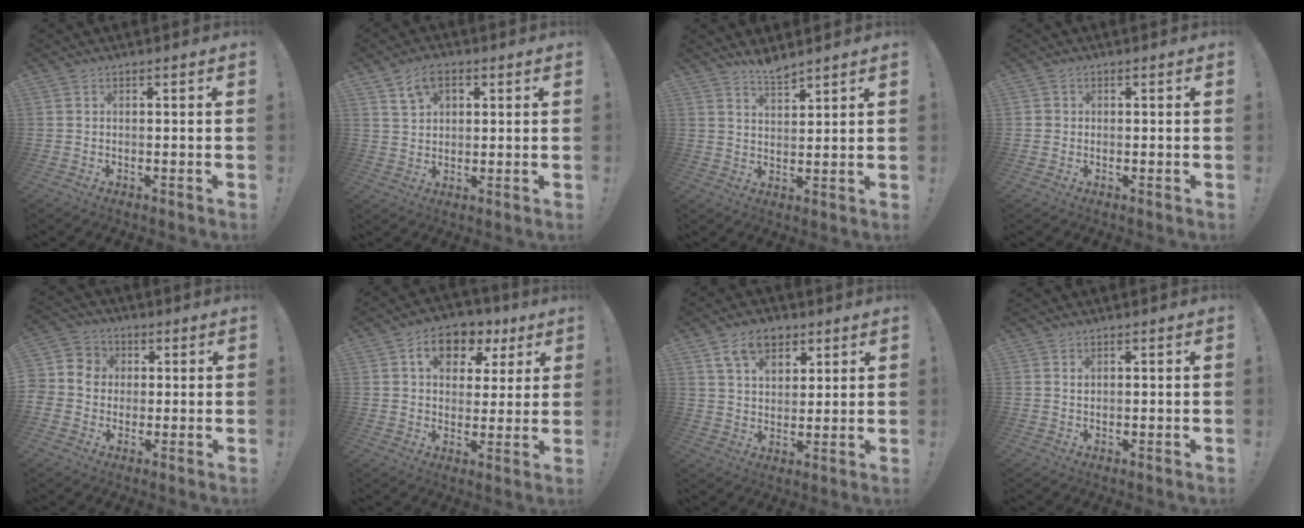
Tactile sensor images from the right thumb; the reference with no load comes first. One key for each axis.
{"total": 7.0, "fx": 3.6, "fy": 4.6, "fz": 3.9, "tx": -0.068, "ty": -0.004, "tz": 0.068}
{"total": 4.8, "fx": 4.5, "fy": 0.7, "fz": 1.4, "tx": -0.025, "ty": -0.031, "tz": 0.080}
{"total": 1.2, "fx": 0.1, "fy": 1.1, "fz": 0.2, "tx": -0.008, "ty": 0.004, "tz": 0.002}
{"total": 6.8, "fx": -0.2, "fy": 6.6, "fz": 1.7, "tx": -0.039, "ty": 0.014, "tz": -0.001}
{"total": 10.2, "fx": 4.7, "fy": 7.4, "fz": 5.3, "tx": -0.077, "ty": -0.017, "tz": 0.086}
{"total": 10.1, "fx": 5.6, "fy": 6.7, "fz": 5.1, "tx": -0.092, "ty": -0.010, "tz": 0.107}
{"total": 0.8, "fx": 0.6, "fy": 0.5, "fz": 0.1, "tx": 0.002, "ty": -0.002, "tz": 0.012}